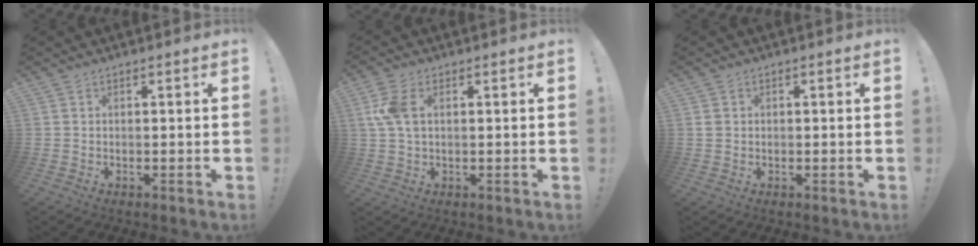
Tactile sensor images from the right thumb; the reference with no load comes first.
{"total": 6.8, "force": [1.6, 3.9, 5.3], "torque": [-0.117, 0.001, 0.027]}
{"total": 1.6, "force": [0.2, 1.4, 0.6], "torque": [-0.012, 0.005, 0.004]}